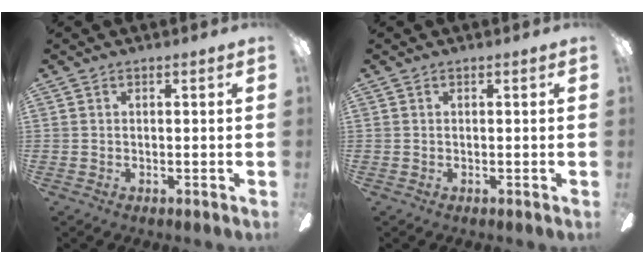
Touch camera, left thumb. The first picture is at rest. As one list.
[{"total": 0.0}]